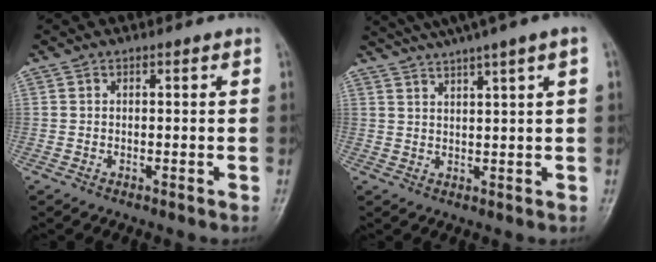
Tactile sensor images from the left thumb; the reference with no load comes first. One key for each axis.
{"total": 10.9, "fx": 7.8, "fy": 0.0, "fz": 7.6, "tx": -0.121, "ty": 0.010, "tz": 0.115}